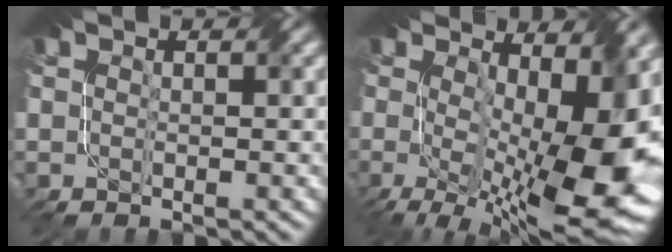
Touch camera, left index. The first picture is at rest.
{"total": 14.7, "force": [-1.2, 6.8, 13.0], "torque": [-0.199, -0.034, -0.003]}